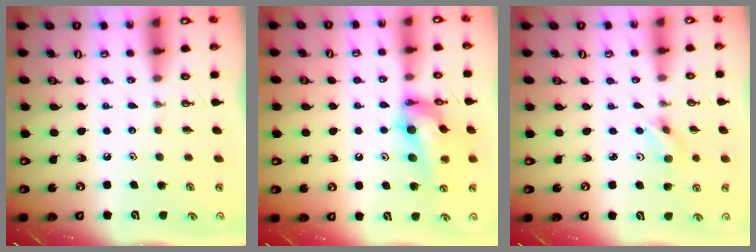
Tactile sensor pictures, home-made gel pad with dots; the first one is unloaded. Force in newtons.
{"total": 15.5, "press": 15.4, "slide": 1.7}
{"total": 2.6, "press": 2.4, "slide": 0.9}